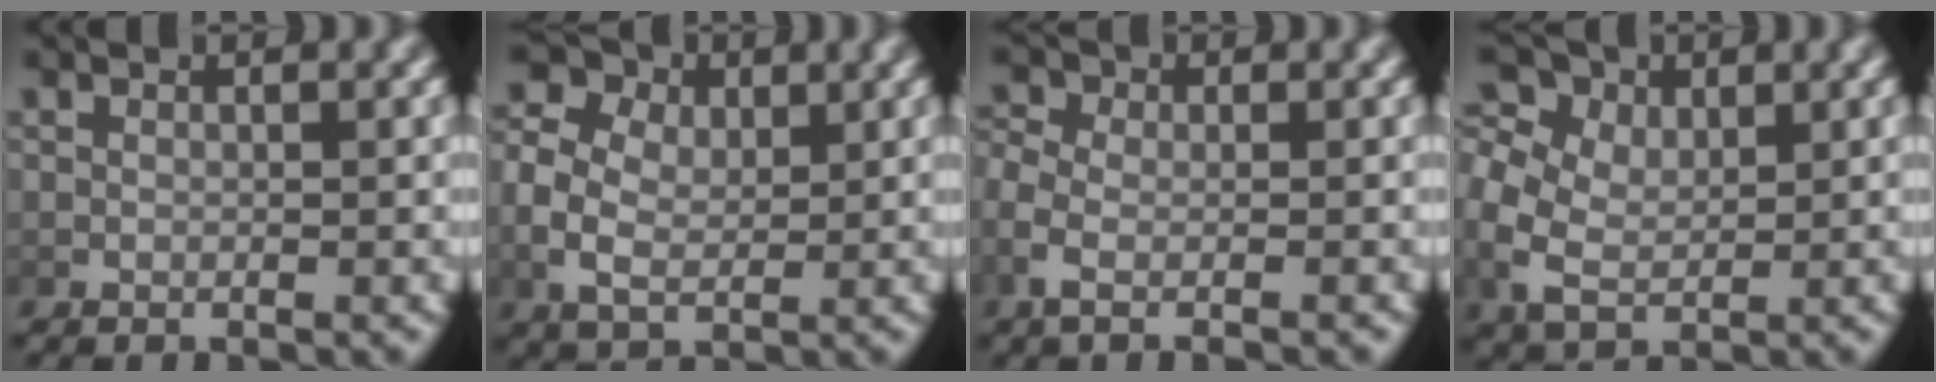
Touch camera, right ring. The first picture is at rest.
{"total": 8.1, "force": [2.1, 6.4, 4.4], "torque": [-0.088, -0.006, 0.033]}
{"total": 2.9, "force": [-0.8, 1.8, 2.1], "torque": [-0.060, -0.009, -0.013]}
{"total": 7.4, "force": [1.9, 6.0, 4.0], "torque": [-0.098, -0.015, 0.036]}